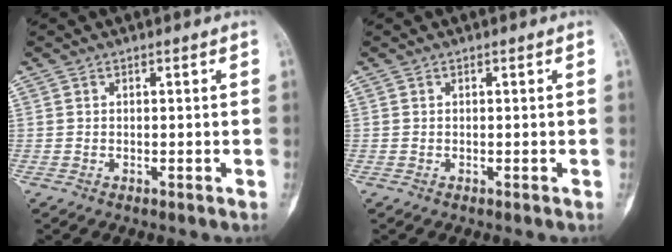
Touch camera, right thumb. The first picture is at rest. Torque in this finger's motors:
{"motor_torque": [0.48, 0.04, 0.08, -0.16, 0.09]}